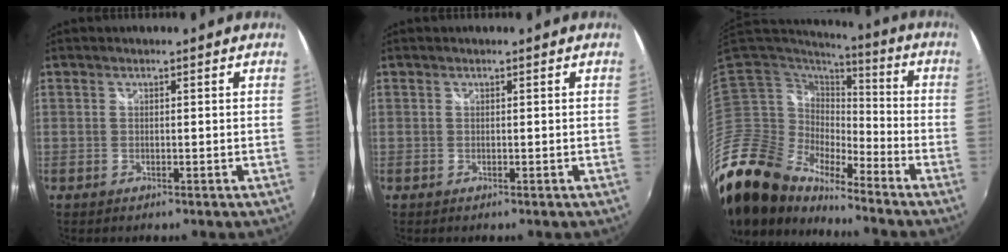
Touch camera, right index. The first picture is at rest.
{"total": 0.0}
{"total": 19.8, "force": [-16.7, 7.6, 7.5], "torque": [-0.167, -0.019, -0.327]}